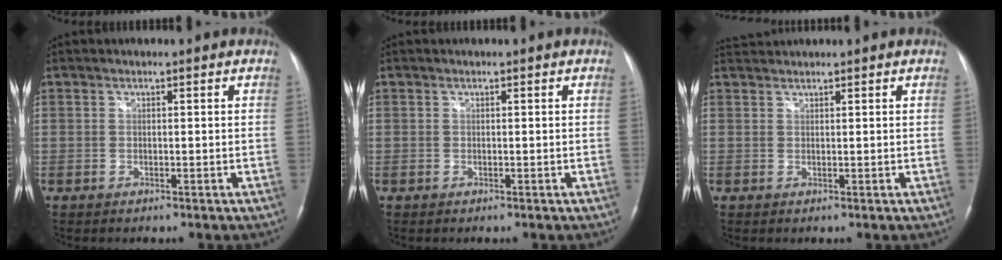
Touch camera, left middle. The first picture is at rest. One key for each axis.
{"total": 0.0}
{"total": 1.9, "fx": 1.9, "fy": -0.2, "fz": 0.0, "tx": -0.007, "ty": 0.014, "tz": 0.043}